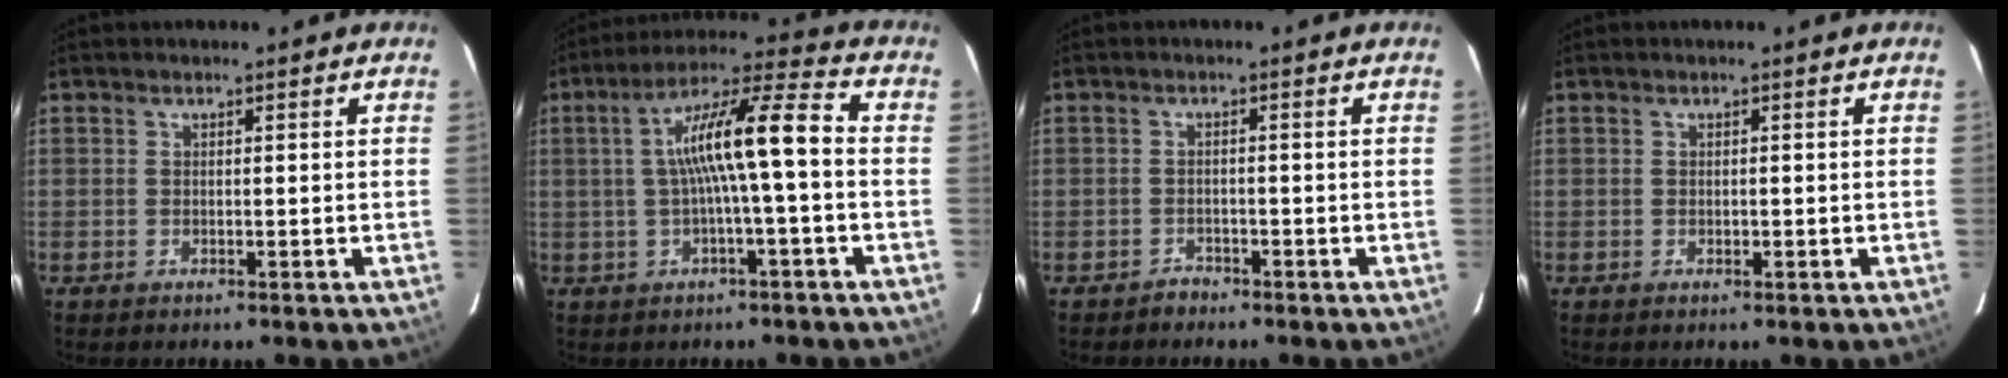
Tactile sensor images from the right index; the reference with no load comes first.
{"total": 11.6, "force": [-0.2, 0.6, 11.6], "torque": [-0.201, 0.030, -0.006]}
{"total": 1.4, "force": [-1.3, 0.6, -0.1], "torque": [0.000, 0.001, -0.024]}
{"total": 0.6, "force": [-0.1, 0.3, 0.5], "torque": [-0.011, -0.001, 0.001]}